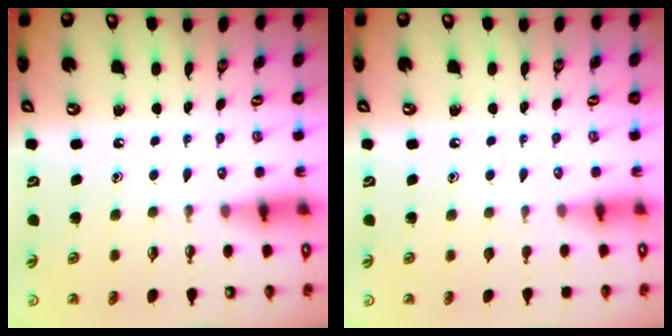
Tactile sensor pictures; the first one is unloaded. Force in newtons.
{"total": 0.0}